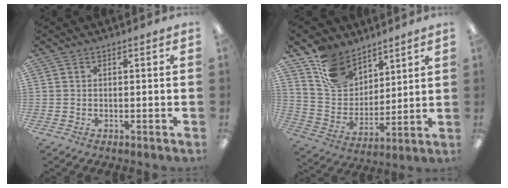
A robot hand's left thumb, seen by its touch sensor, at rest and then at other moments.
{"total": 13.2, "force": [9.6, 8.3, 3.7], "torque": [-0.087, -0.053, 0.190]}